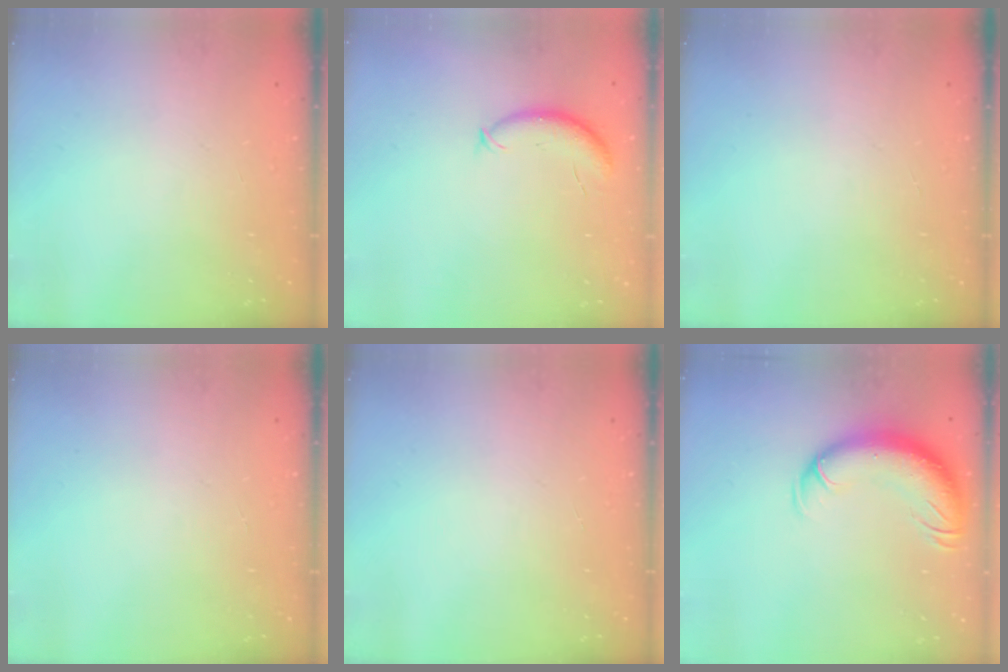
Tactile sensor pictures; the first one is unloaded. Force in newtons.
{"total": 8.0, "press": 7.9, "slide": 1.3}
{"total": 0.0}
{"total": 0.0}
{"total": 0.0}
{"total": 13.4, "press": 13.0, "slide": 3.5}